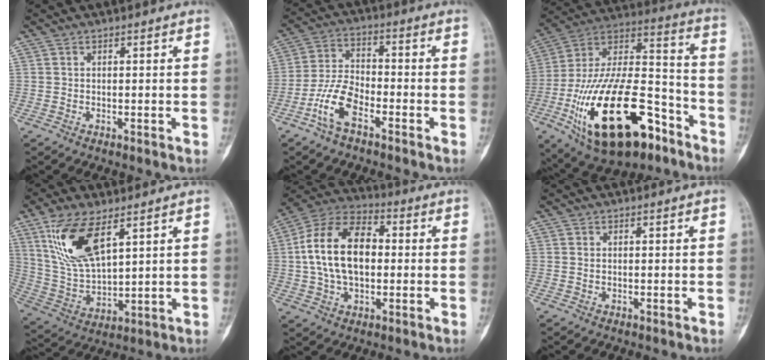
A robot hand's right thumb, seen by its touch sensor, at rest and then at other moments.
{"total": 8.5, "force": [-4.6, 4.0, 5.9], "torque": [-0.118, 0.029, -0.096]}
{"total": 31.2, "force": [-14.4, 14.9, 23.4], "torque": [-0.443, 0.065, -0.234]}
{"total": 14.5, "force": [7.3, 6.1, 11.0], "torque": [-0.210, -0.027, 0.153]}
{"total": 17.1, "force": [1.1, 10.6, 13.4], "torque": [-0.235, 0.028, 0.014]}
{"total": 0.6, "force": [0.2, 0.5, 0.4], "torque": [-0.004, 0.001, 0.005]}